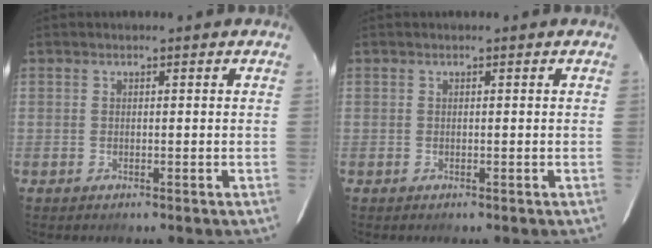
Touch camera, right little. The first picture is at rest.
{"total": 0.0}